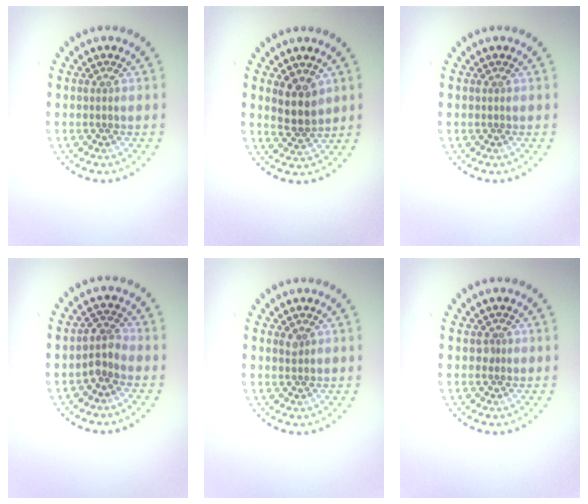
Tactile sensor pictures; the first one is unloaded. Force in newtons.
{"total": 2.9, "press": 2.7, "slide": 1.1}
{"total": 0.0}
{"total": 2.0, "press": 1.5, "slide": 1.3}
{"total": 0.6, "press": 0.5, "slide": 0.4}
{"total": 0.6, "press": 0.5, "slide": 0.4}